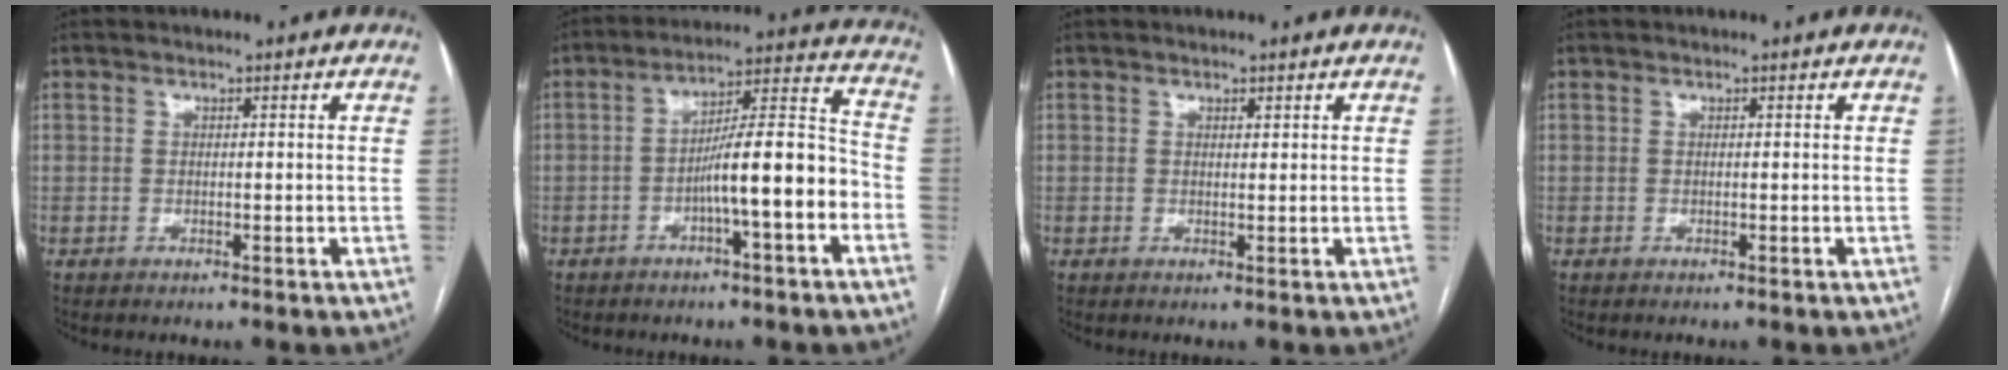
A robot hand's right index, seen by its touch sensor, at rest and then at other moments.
{"total": 11.6, "force": [-4.0, 0.9, 10.9], "torque": [-0.174, 0.027, -0.060]}
{"total": 0.6, "force": [0.4, 0.2, 0.4], "torque": [-0.007, -0.003, 0.006]}
{"total": 0.0}